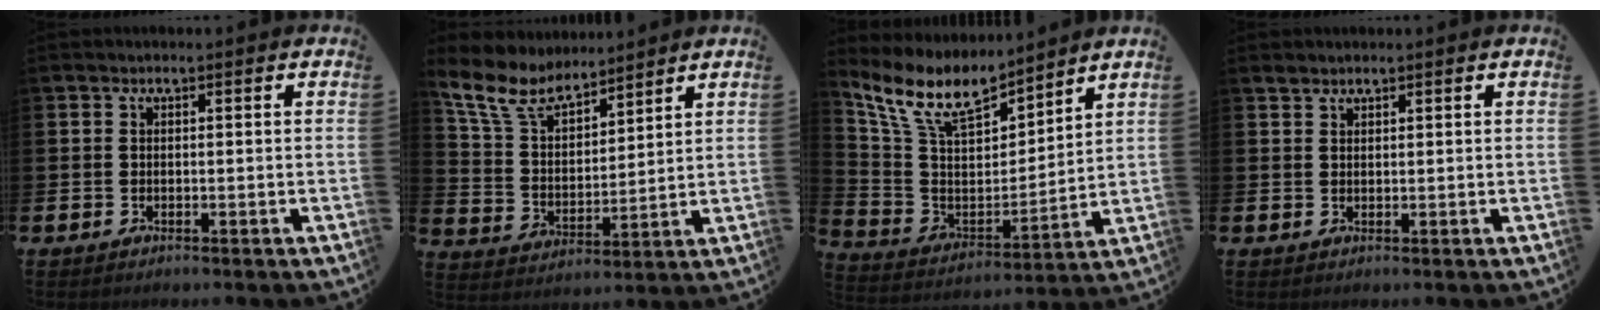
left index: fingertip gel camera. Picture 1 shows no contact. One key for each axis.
{"total": 8.8, "fx": 7.6, "fy": 3.3, "fz": 2.9, "tx": -0.098, "ty": -0.036, "tz": 0.138}
{"total": 10.7, "fx": 9.2, "fy": 3.5, "fz": 4.3, "tx": -0.133, "ty": -0.052, "tz": 0.166}
{"total": 1.2, "fx": 1.2, "fy": 0.4, "fz": -0.1, "tx": 0.009, "ty": -0.002, "tz": 0.020}